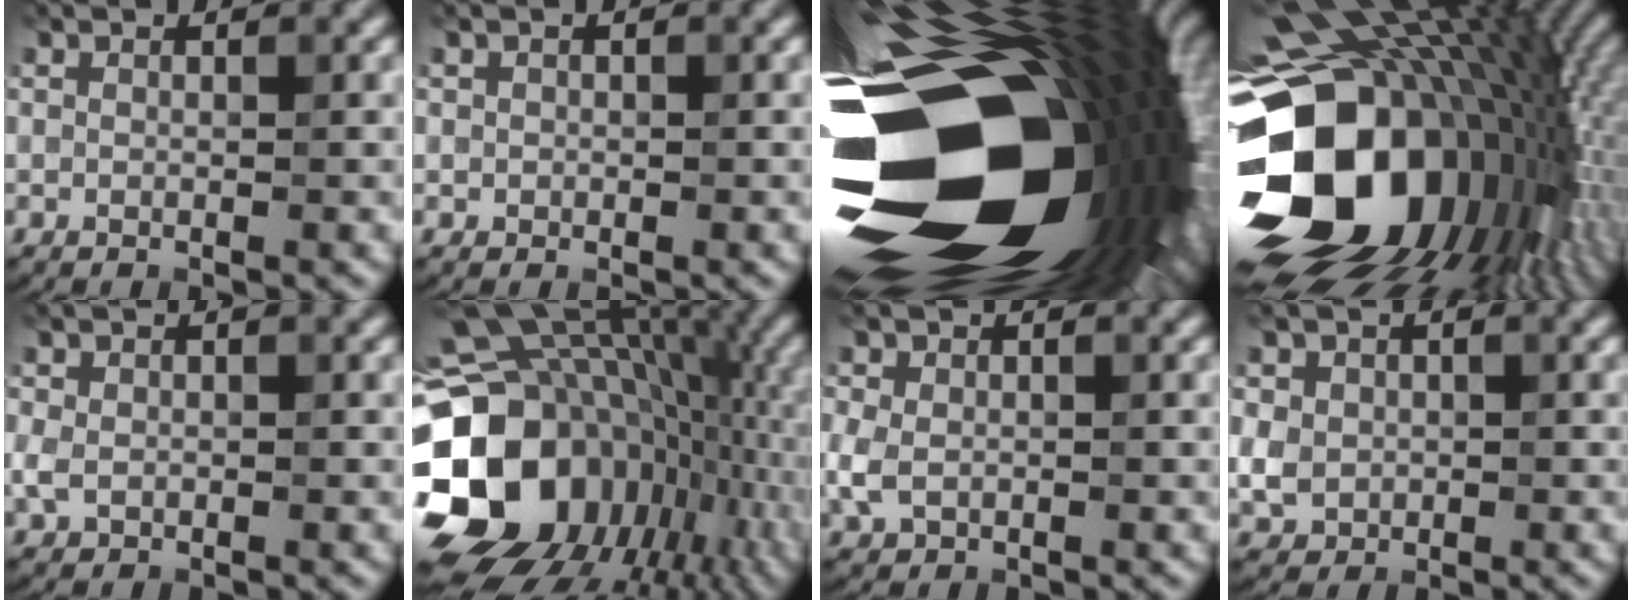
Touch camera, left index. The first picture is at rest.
{"total": 0.6, "force": [0.0, 0.6, 0.0], "torque": [0.006, -0.002, -0.002]}
{"total": 22.4, "force": [-5.0, 12.9, 17.6], "torque": [-0.311, -0.032, -0.082]}
{"total": 21.1, "force": [-1.6, 15.0, 14.7], "torque": [-0.296, -0.031, -0.018]}
{"total": 2.1, "force": [-0.4, 1.7, 1.2], "torque": [-0.028, -0.003, -0.010]}
{"total": 19.1, "force": [-1.7, 14.9, 11.9], "torque": [-0.251, -0.007, -0.013]}
{"total": 3.0, "force": [-0.6, 2.4, 1.8], "torque": [-0.046, -0.004, -0.015]}
{"total": 2.9, "force": [-0.1, 2.7, 1.2], "torque": [-0.021, -0.002, -0.001]}